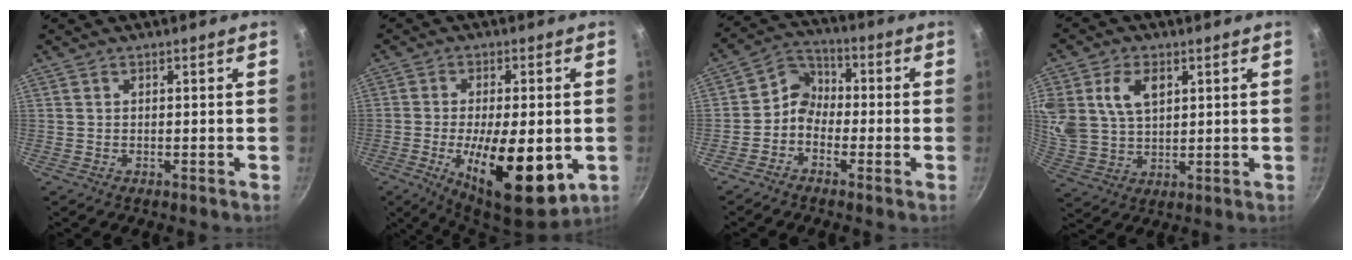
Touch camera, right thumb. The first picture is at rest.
{"total": 16.9, "force": [-4.0, 6.5, 15.1], "torque": [-0.230, 0.002, -0.054]}
{"total": 6.1, "force": [-2.0, 5.1, 2.8], "torque": [-0.022, 0.036, -0.059]}
{"total": 13.3, "force": [4.7, 9.2, 8.4], "torque": [-0.172, -0.002, 0.096]}